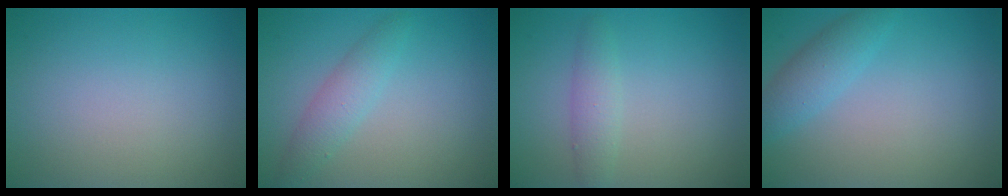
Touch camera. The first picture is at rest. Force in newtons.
{"total": 2.4, "press": 2.4, "slide": 0.1}
{"total": 1.9, "press": 1.9, "slide": 0.1}
{"total": 2.7, "press": 2.7, "slide": 0.1}